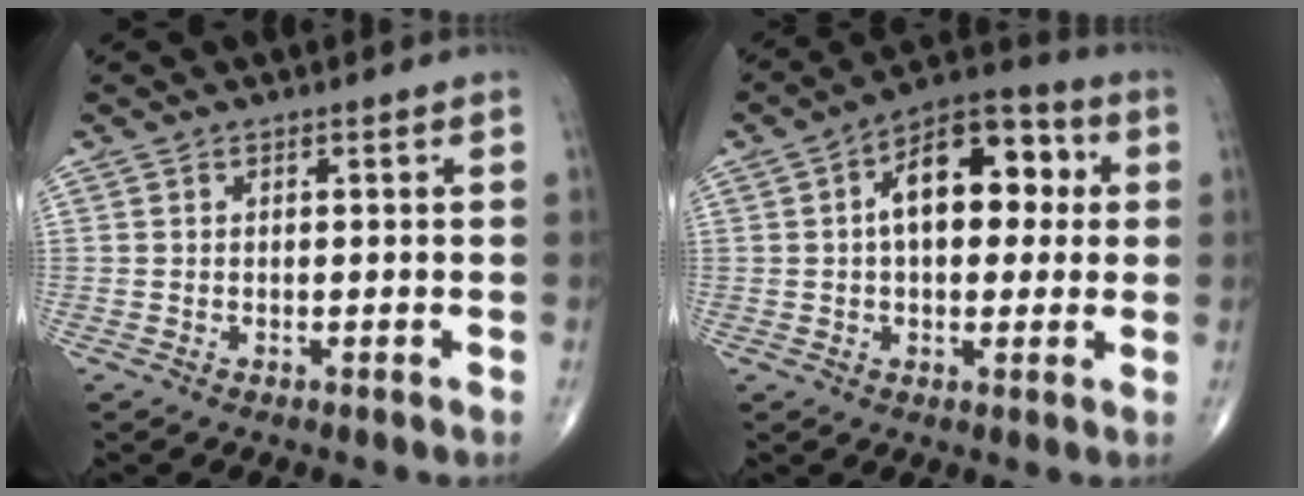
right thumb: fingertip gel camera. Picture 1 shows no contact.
{"total": 14.5, "force": [2.5, 8.2, 11.6], "torque": [-0.145, 0.028, 0.029]}